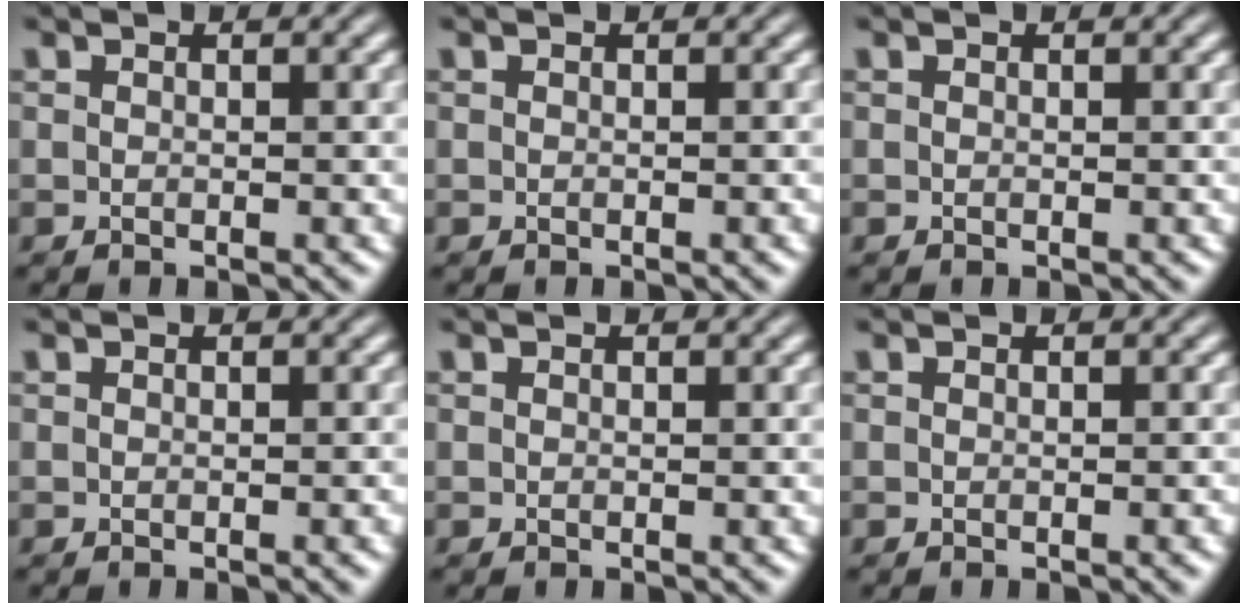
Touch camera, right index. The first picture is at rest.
{"total": 0.0}
{"total": 0.0}
{"total": 0.0}
{"total": 0.0}
{"total": 0.0}